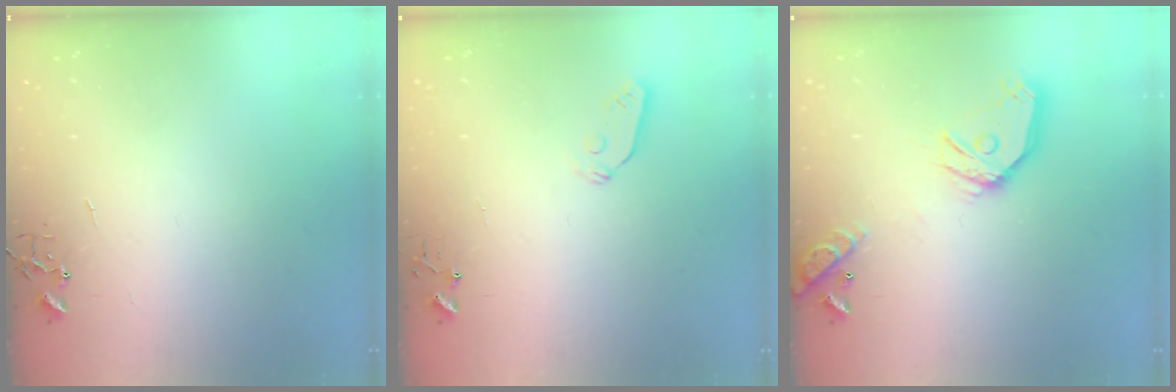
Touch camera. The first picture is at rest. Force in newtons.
{"total": 3.8, "press": 3.7, "slide": 0.5}
{"total": 16.2, "press": 16.0, "slide": 2.5}